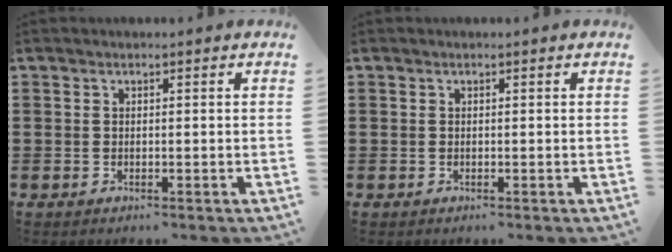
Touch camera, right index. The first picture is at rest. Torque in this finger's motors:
{"motor_torque": [0.25, 0.94, 0.00, -0.01]}